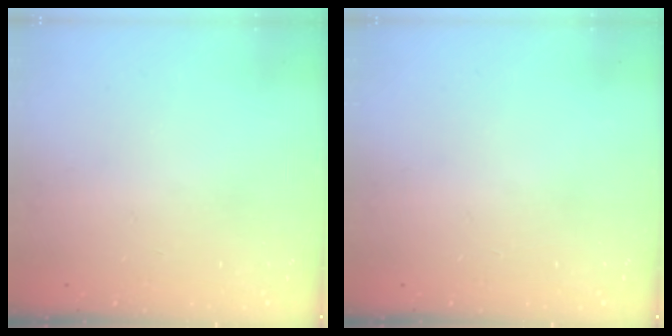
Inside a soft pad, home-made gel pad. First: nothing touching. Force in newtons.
{"total": 0.0}